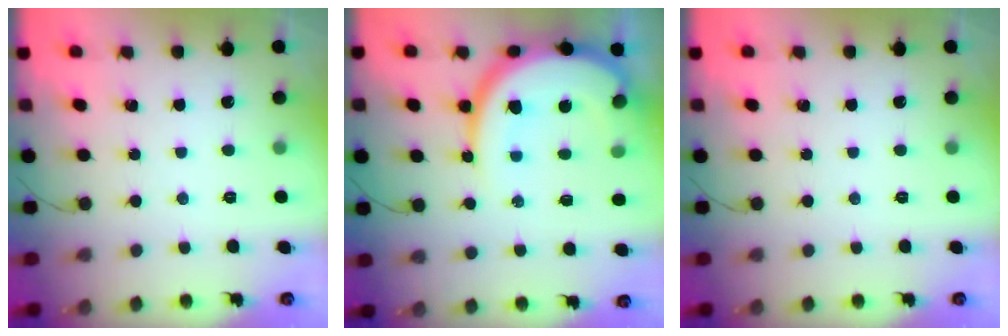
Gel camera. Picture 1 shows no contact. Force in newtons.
{"total": 16.9, "press": 16.9, "slide": 1.5}
{"total": 0.0}